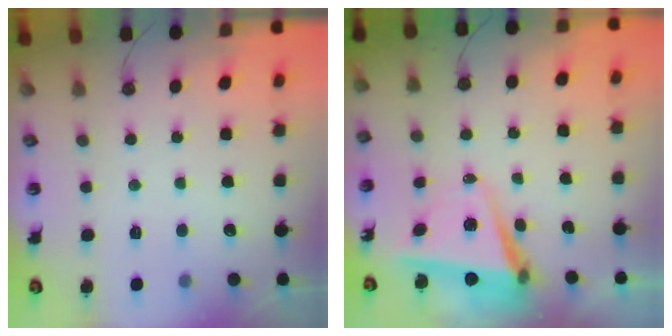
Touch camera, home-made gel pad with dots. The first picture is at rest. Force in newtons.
{"total": 5.9, "press": 4.7, "slide": 3.6}